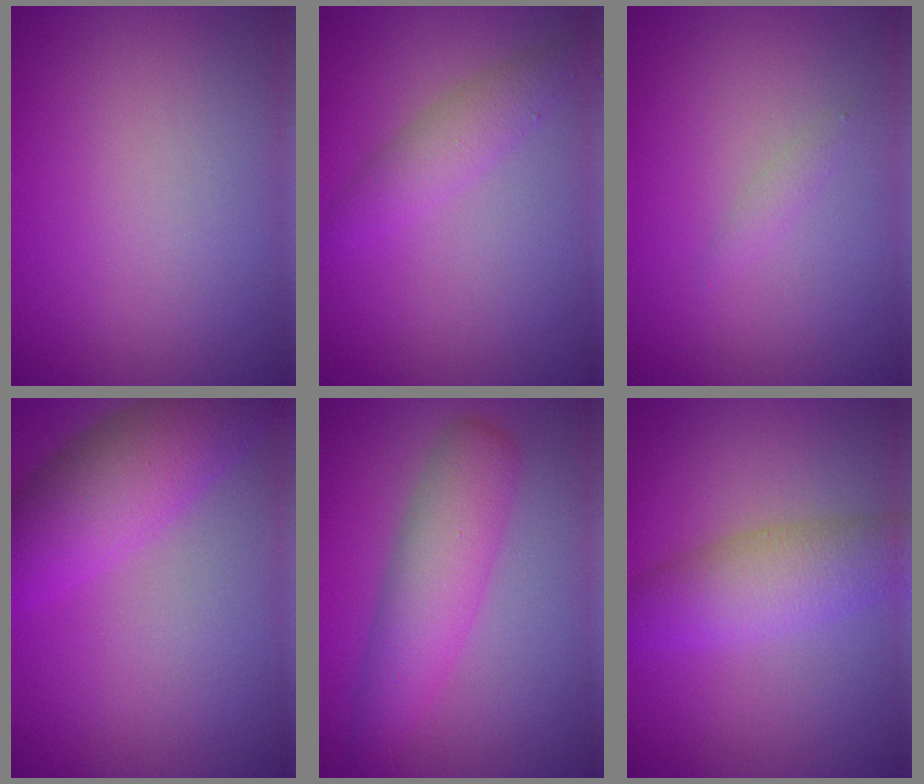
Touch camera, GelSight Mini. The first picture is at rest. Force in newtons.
{"total": 2.4, "press": 2.4, "slide": 0.1}
{"total": 0.8, "press": 0.8, "slide": 0.1}
{"total": 6.7, "press": 6.7, "slide": 0.3}
{"total": 4.8, "press": 4.8, "slide": 0.1}
{"total": 4.6, "press": 4.6, "slide": 0.1}